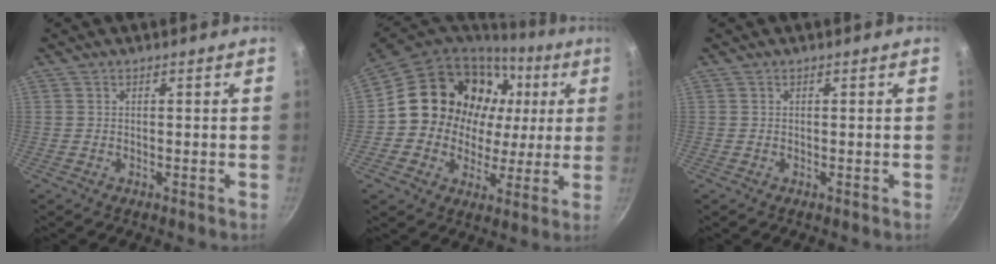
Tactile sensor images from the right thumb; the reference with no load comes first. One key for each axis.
{"total": 20.0, "fx": 3.9, "fy": 17.2, "fz": 9.3, "tx": -0.139, "ty": 0.027, "tz": 0.067}
{"total": 0.0}